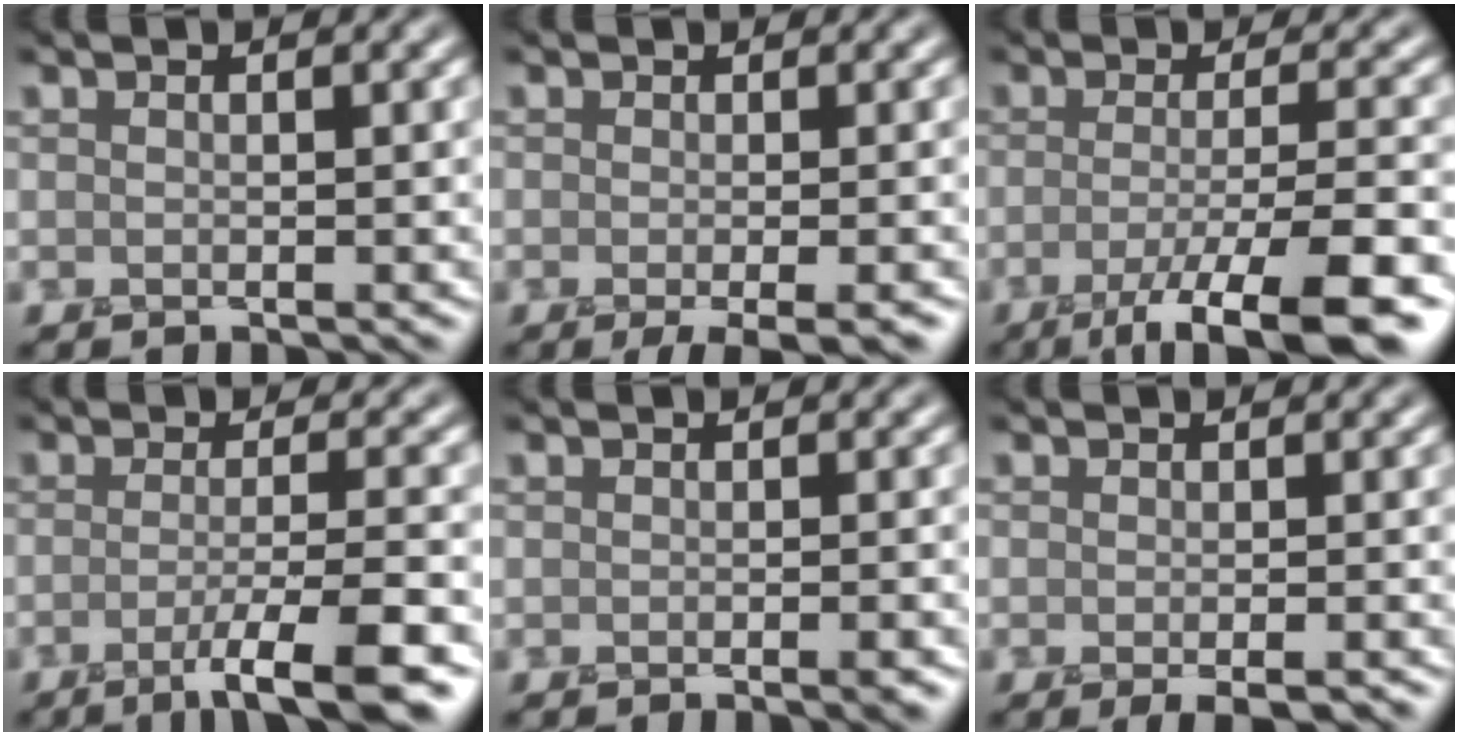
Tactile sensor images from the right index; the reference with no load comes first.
{"total": 2.8, "force": [-1.4, 0.5, 2.4], "torque": [-0.036, -0.009, -0.024]}
{"total": 7.8, "force": [-4.3, 1.5, 6.3], "torque": [-0.092, -0.007, -0.076]}
{"total": 5.8, "force": [-2.9, 0.8, 4.9], "torque": [-0.073, -0.005, -0.055]}
{"total": 0.8, "force": [-0.6, 0.1, 0.6], "torque": [-0.005, -0.001, -0.010]}
{"total": 1.7, "force": [-1.0, 0.3, 1.3], "torque": [-0.023, -0.011, -0.015]}